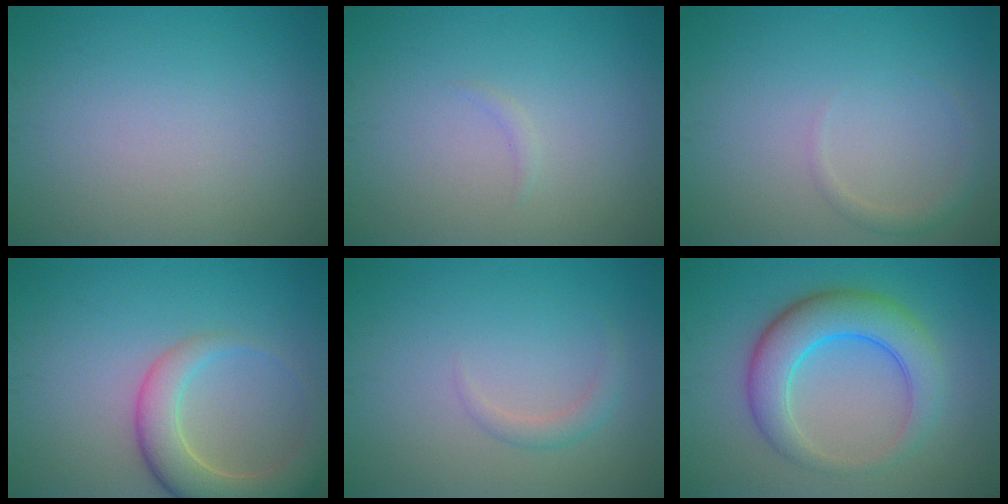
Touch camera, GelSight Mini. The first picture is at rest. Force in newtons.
{"total": 0.5, "press": 0.5, "slide": 0.1}
{"total": 1.3, "press": 1.3, "slide": 0.1}
{"total": 5.7, "press": 5.7, "slide": 0.8}
{"total": 1.4, "press": 1.4, "slide": 0.1}
{"total": 6.4, "press": 6.4, "slide": 0.1}